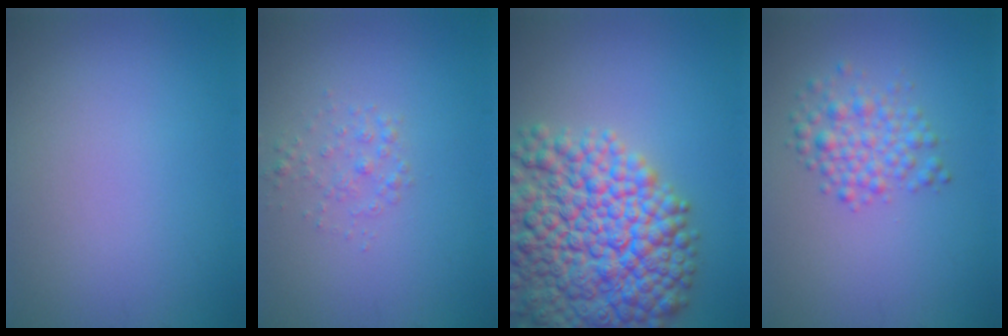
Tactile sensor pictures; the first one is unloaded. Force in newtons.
{"total": 1.4, "press": 1.4, "slide": 0.0}
{"total": 13.8, "press": 13.8, "slide": 0.7}
{"total": 2.9, "press": 2.9, "slide": 0.1}